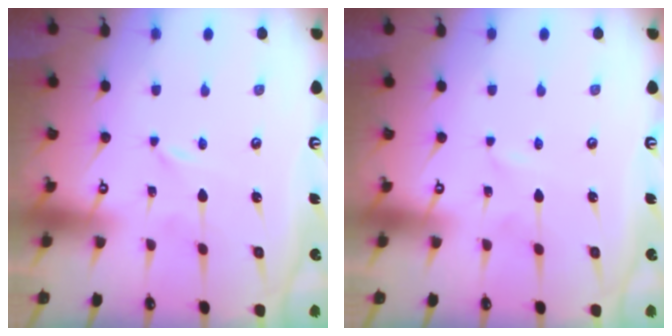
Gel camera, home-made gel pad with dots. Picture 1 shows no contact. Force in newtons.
{"total": 0.6, "press": 0.6, "slide": 0.1}